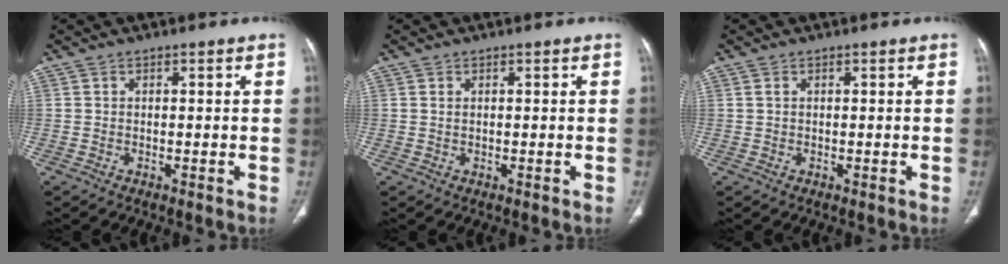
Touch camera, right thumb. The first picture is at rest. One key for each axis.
{"total": 0.6, "fx": 0.3, "fy": 0.3, "fz": 0.4, "tx": -0.012, "ty": 0.004, "tz": 0.009}
{"total": 0.6, "fx": 0.3, "fy": 0.3, "fz": 0.5, "tx": -0.013, "ty": 0.007, "tz": 0.008}